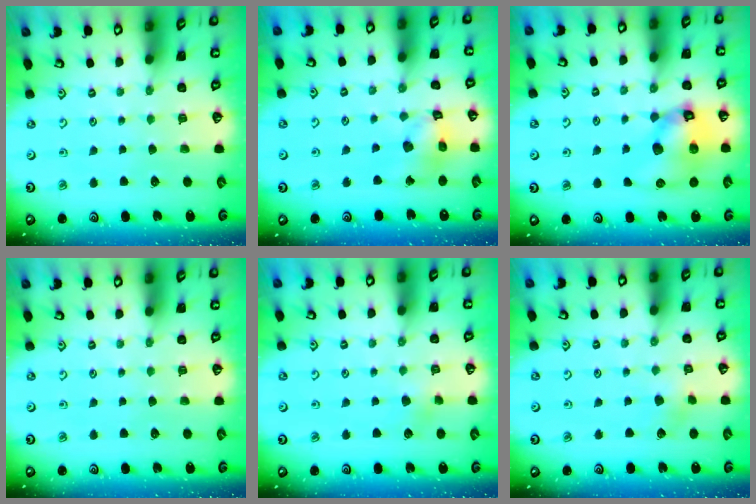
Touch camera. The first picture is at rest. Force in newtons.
{"total": 12.3, "press": 12.2, "slide": 1.5}
{"total": 13.1, "press": 13.0, "slide": 1.7}
{"total": 0.0}
{"total": 2.2, "press": 2.2, "slide": 0.3}
{"total": 3.3, "press": 3.3, "slide": 0.4}